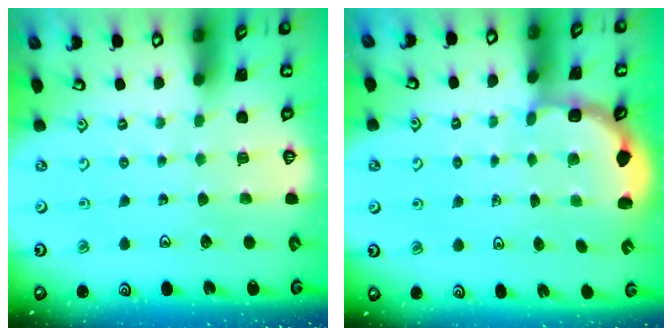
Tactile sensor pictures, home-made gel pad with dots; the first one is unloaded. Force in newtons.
{"total": 3.0, "press": 2.3, "slide": 1.8}